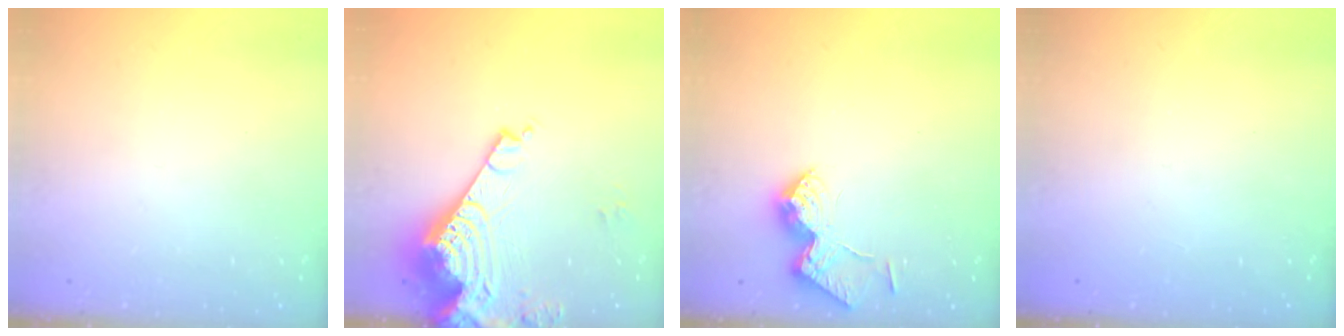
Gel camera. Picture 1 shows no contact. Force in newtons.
{"total": 13.5, "press": 13.4, "slide": 1.5}
{"total": 12.5, "press": 12.5, "slide": 0.7}
{"total": 1.1, "press": 1.0, "slide": 0.1}